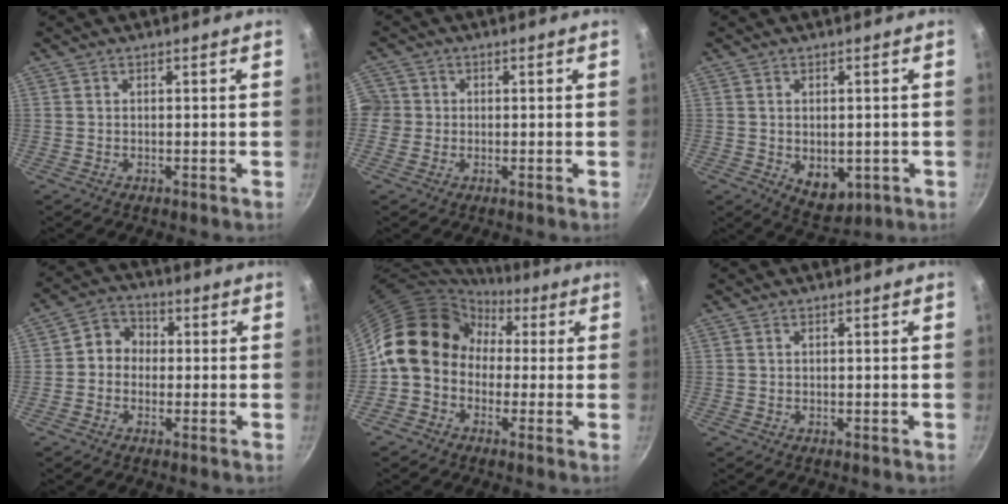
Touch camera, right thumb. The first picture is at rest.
{"total": 4.4, "force": [-0.4, 4.2, 0.9], "torque": [0.005, 0.007, -0.013]}
{"total": 6.9, "force": [-1.3, 4.6, 5.0], "torque": [-0.053, -0.011, -0.003]}
{"total": 5.7, "force": [-0.2, 5.1, 2.6], "torque": [-0.010, 0.016, -0.022]}
{"total": 13.1, "force": [1.3, 10.9, 7.1], "torque": [-0.085, 0.033, -0.001]}
{"total": 0.0}